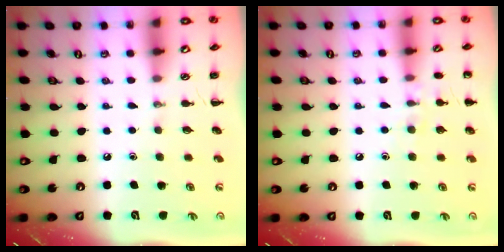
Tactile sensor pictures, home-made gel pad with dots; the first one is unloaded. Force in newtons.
{"total": 6.8, "press": 6.5, "slide": 2.1}